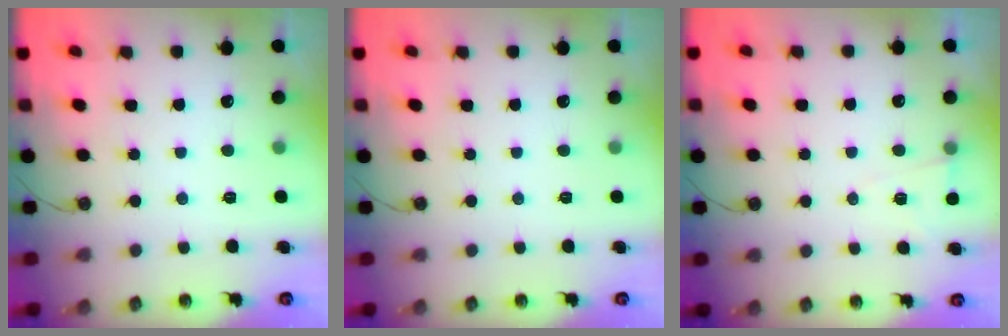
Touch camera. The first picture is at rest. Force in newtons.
{"total": 0.0}
{"total": 4.9, "press": 4.3, "slide": 2.3}